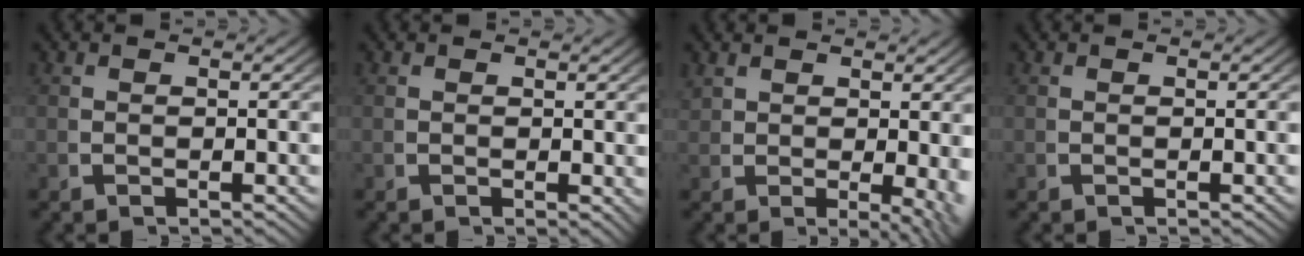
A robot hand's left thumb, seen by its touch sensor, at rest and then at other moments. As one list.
[{"total": 0.8, "force": [0.4, 0.4, 0.6], "torque": [-0.005, -0.004, 0.008]}, {"total": 2.8, "force": [0.6, 1.0, 2.5], "torque": [-0.033, -0.019, 0.028]}, {"total": 0.0}]